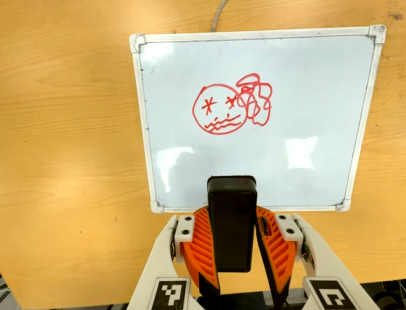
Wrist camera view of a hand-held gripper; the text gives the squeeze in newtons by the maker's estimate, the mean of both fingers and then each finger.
{"total": 10.0, "left": 8.1, "right": 11.9}